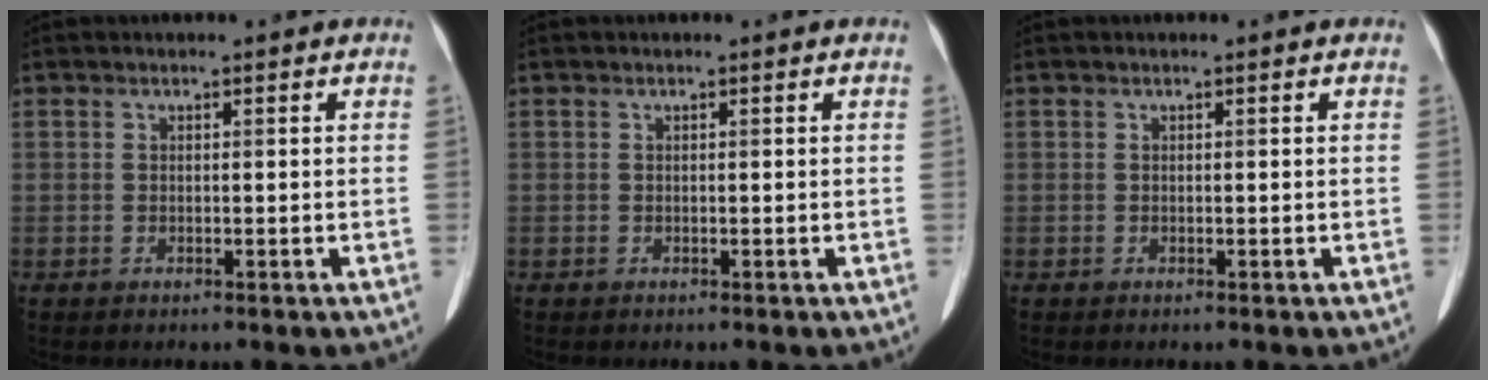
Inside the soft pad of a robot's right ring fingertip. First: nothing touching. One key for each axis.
{"total": 0.0}
{"total": 0.0}